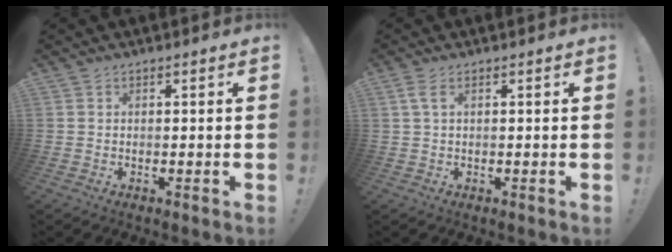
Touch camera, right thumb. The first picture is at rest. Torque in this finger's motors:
{"motor_torque": [0.11, 0.01, -0.25, 0.24, 0.02]}